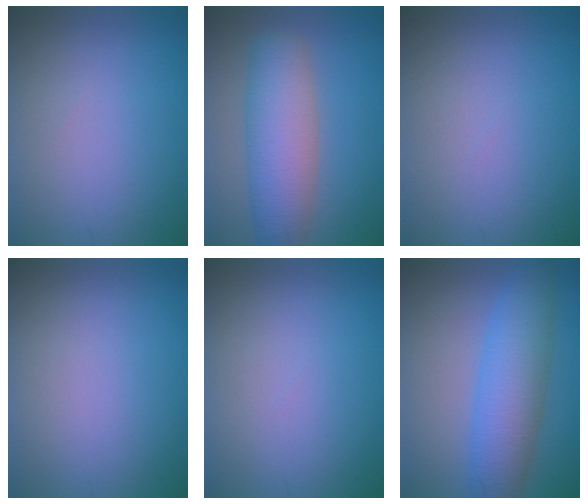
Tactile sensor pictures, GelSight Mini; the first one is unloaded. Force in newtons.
{"total": 7.3, "press": 7.3, "slide": 0.0}
{"total": 0.0}
{"total": 0.0}
{"total": 0.0}
{"total": 6.6, "press": 6.6, "slide": 0.1}